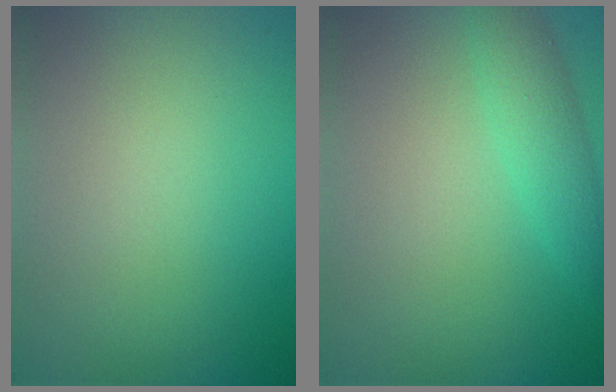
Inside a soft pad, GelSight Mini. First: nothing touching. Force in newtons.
{"total": 2.7, "press": 2.7, "slide": 0.0}